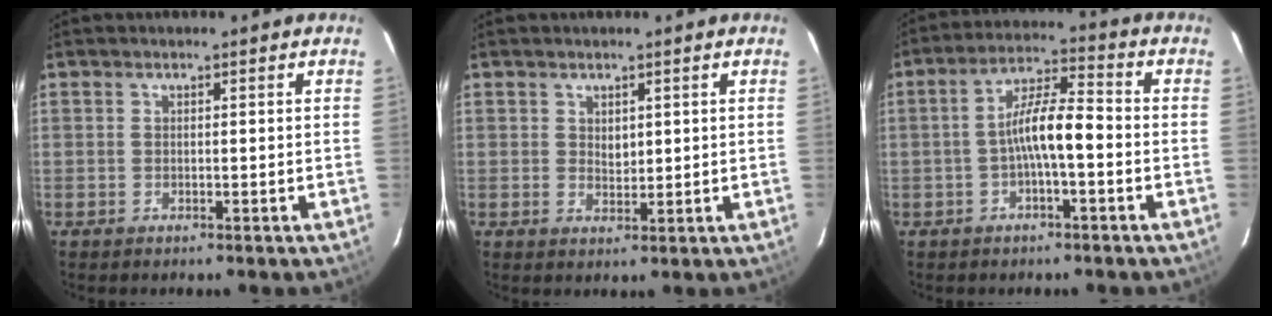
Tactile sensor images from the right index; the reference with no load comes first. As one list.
[{"total": 2.1, "force": [0.9, 1.5, 1.2], "torque": [-0.017, 0.001, 0.017]}, {"total": 7.5, "force": [-1.9, 1.5, 7.1], "torque": [-0.139, 0.018, -0.033]}]